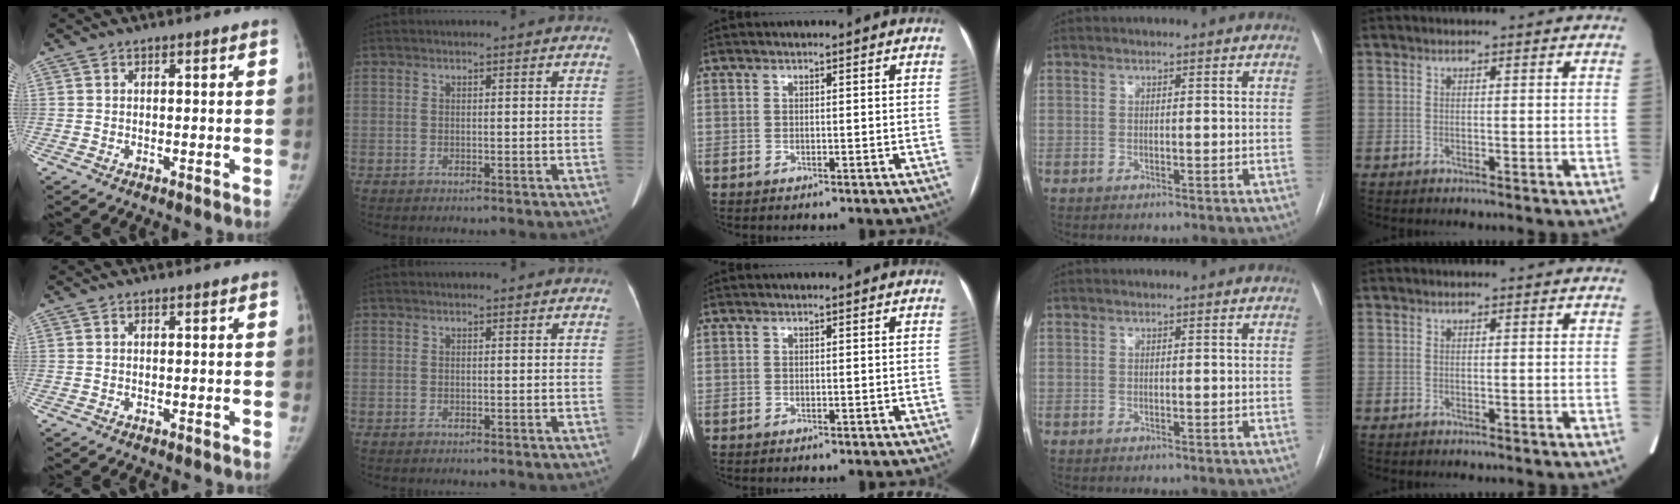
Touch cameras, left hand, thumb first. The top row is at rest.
{}